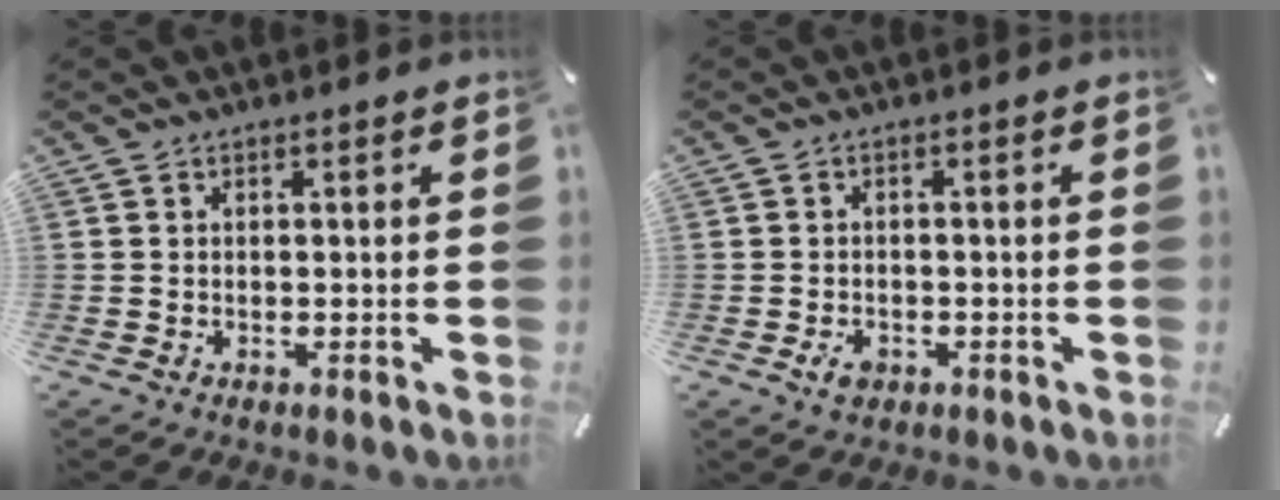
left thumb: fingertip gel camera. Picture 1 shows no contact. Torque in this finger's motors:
{"motor_torque": [0.11, 1.38, 0.10, 0.14, 0.06]}